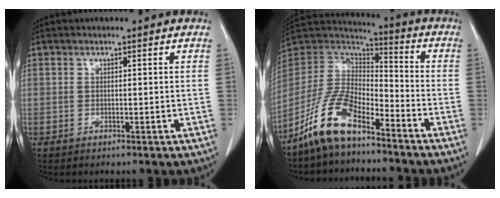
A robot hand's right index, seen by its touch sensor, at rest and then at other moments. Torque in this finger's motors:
{"motor_torque": [-0.25, -0.33, -0.24, -0.20]}